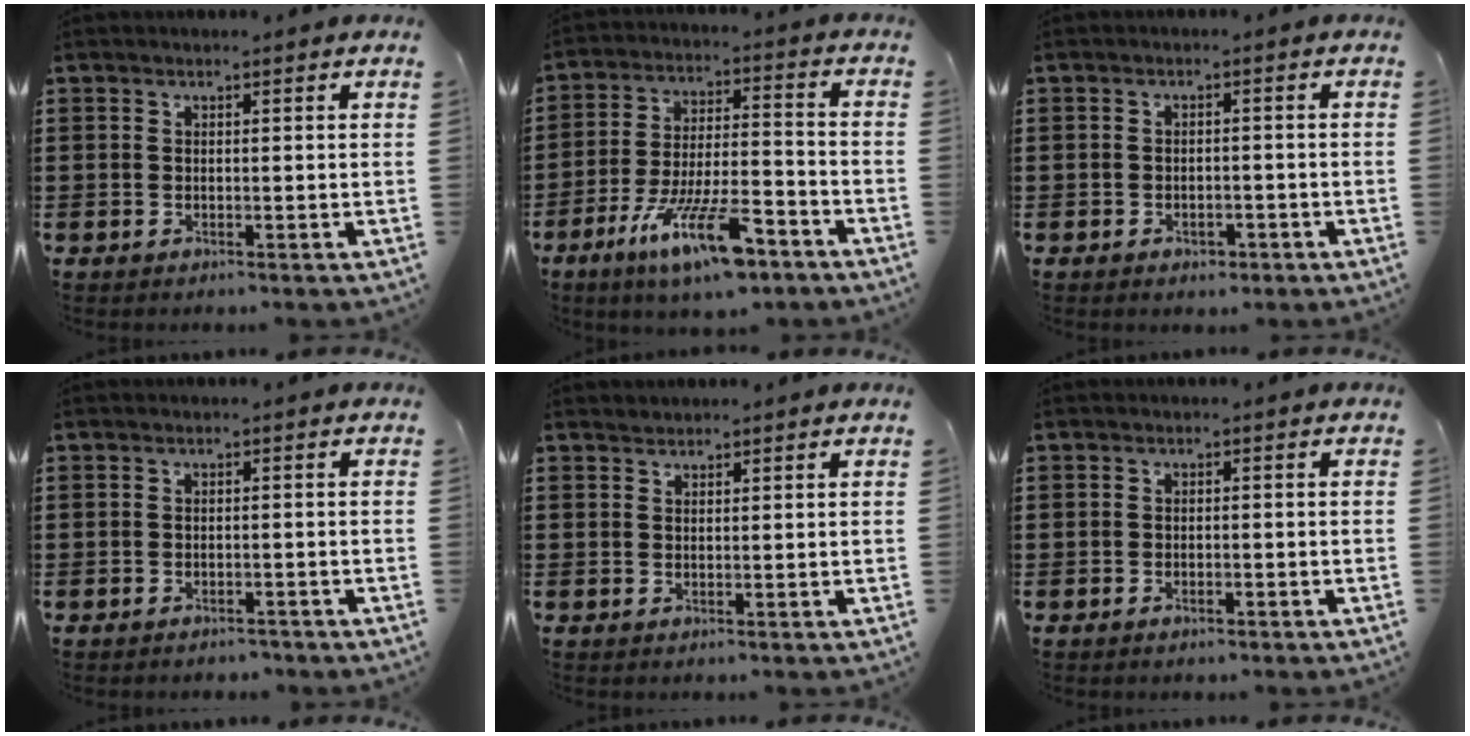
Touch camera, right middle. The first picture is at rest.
{"total": 13.1, "force": [-8.1, 3.2, 9.8], "torque": [-0.190, 0.014, -0.151]}
{"total": 1.5, "force": [-1.2, 0.8, 0.3], "torque": [-0.010, -0.002, -0.026]}
{"total": 0.9, "force": [-0.9, 0.2, 0.2], "torque": [-0.006, -0.001, -0.018]}
{"total": 0.8, "force": [0.8, 0.1, -0.3], "torque": [0.003, -0.001, 0.015]}
{"total": 0.9, "force": [-0.7, 0.4, 0.3], "torque": [-0.008, -0.001, -0.015]}